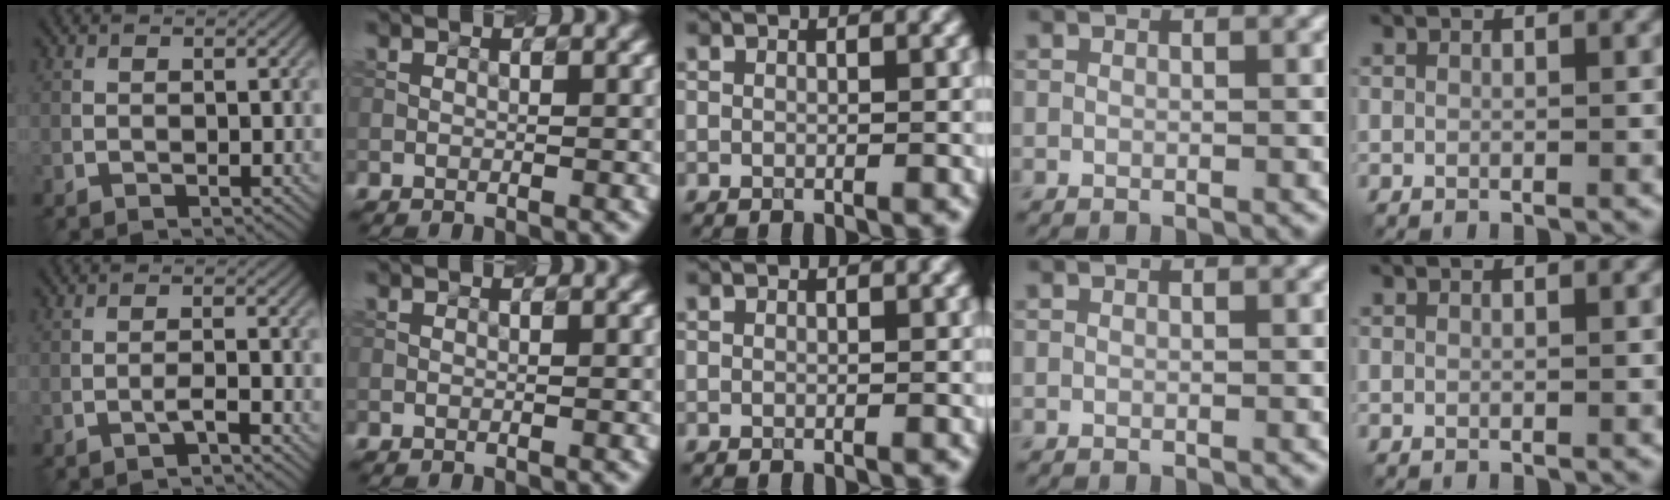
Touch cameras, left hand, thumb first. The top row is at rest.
{"thumb": {"total": 1.7, "force": [-1.0, 0.2, 1.3], "torque": [-0.024, 0.009, -0.022]}}